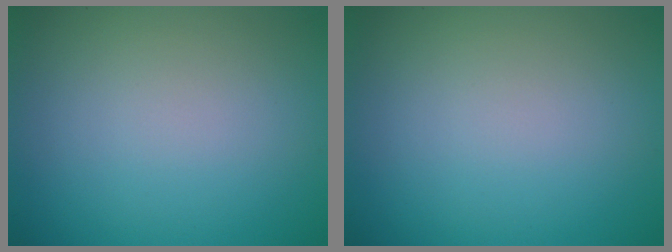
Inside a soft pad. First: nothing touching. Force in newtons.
{"total": 0.0}